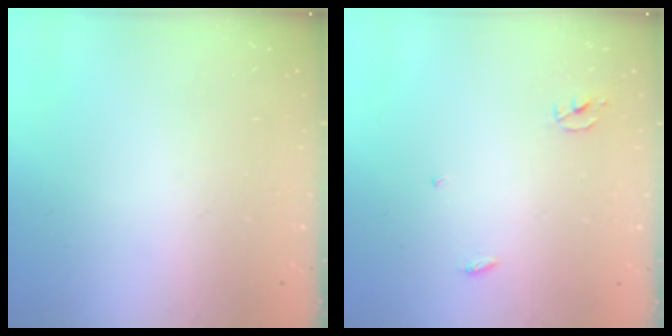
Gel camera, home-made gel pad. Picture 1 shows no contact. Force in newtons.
{"total": 2.5, "press": 2.5, "slide": 0.1}